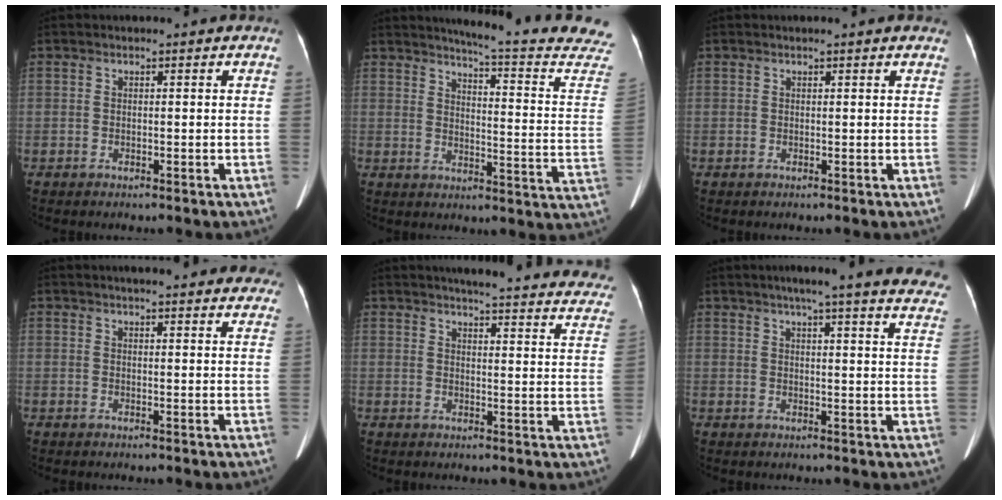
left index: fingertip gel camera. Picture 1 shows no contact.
{"total": 22.3, "force": [20.7, -1.4, 8.2], "torque": [-0.115, -0.143, 0.231]}
{"total": 2.8, "force": [2.5, 0.2, 1.2], "torque": [-0.016, 0.011, 0.018]}
{"total": 16.4, "force": [14.8, 2.9, 6.2], "torque": [-0.060, 0.004, 0.161]}
{"total": 26.0, "force": [23.9, 2.8, 9.7], "torque": [-0.113, -0.077, 0.256]}
{"total": 23.3, "force": [20.3, 1.2, 11.2], "torque": [-0.151, -0.046, 0.227]}